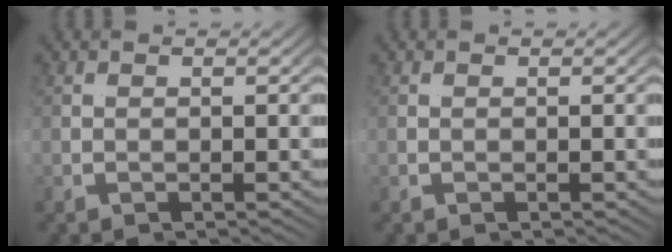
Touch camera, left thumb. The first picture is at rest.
{"total": 0.0}